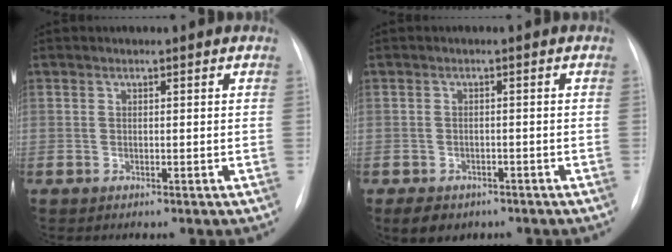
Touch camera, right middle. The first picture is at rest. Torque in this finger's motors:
{"motor_torque": [0.40, -0.34, 0.02, 0.02]}